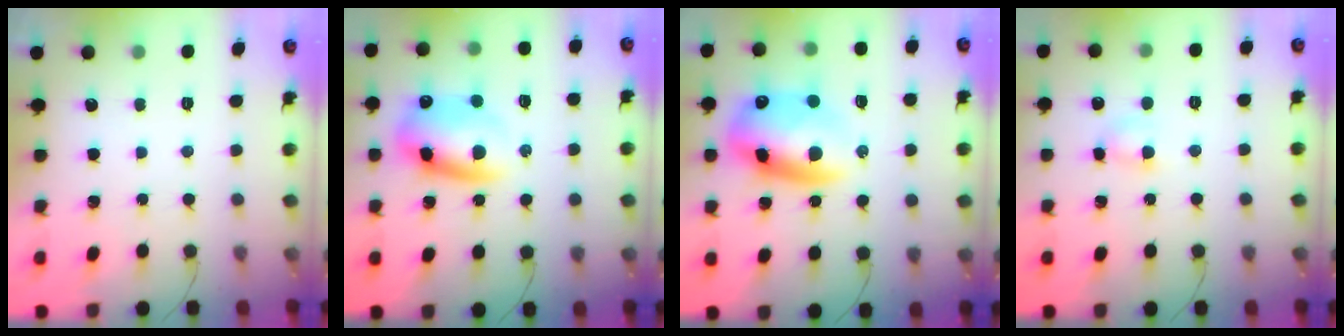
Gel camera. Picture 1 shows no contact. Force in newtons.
{"total": 11.8, "press": 11.5, "slide": 2.7}
{"total": 13.9, "press": 13.5, "slide": 3.3}
{"total": 3.6, "press": 3.3, "slide": 1.4}